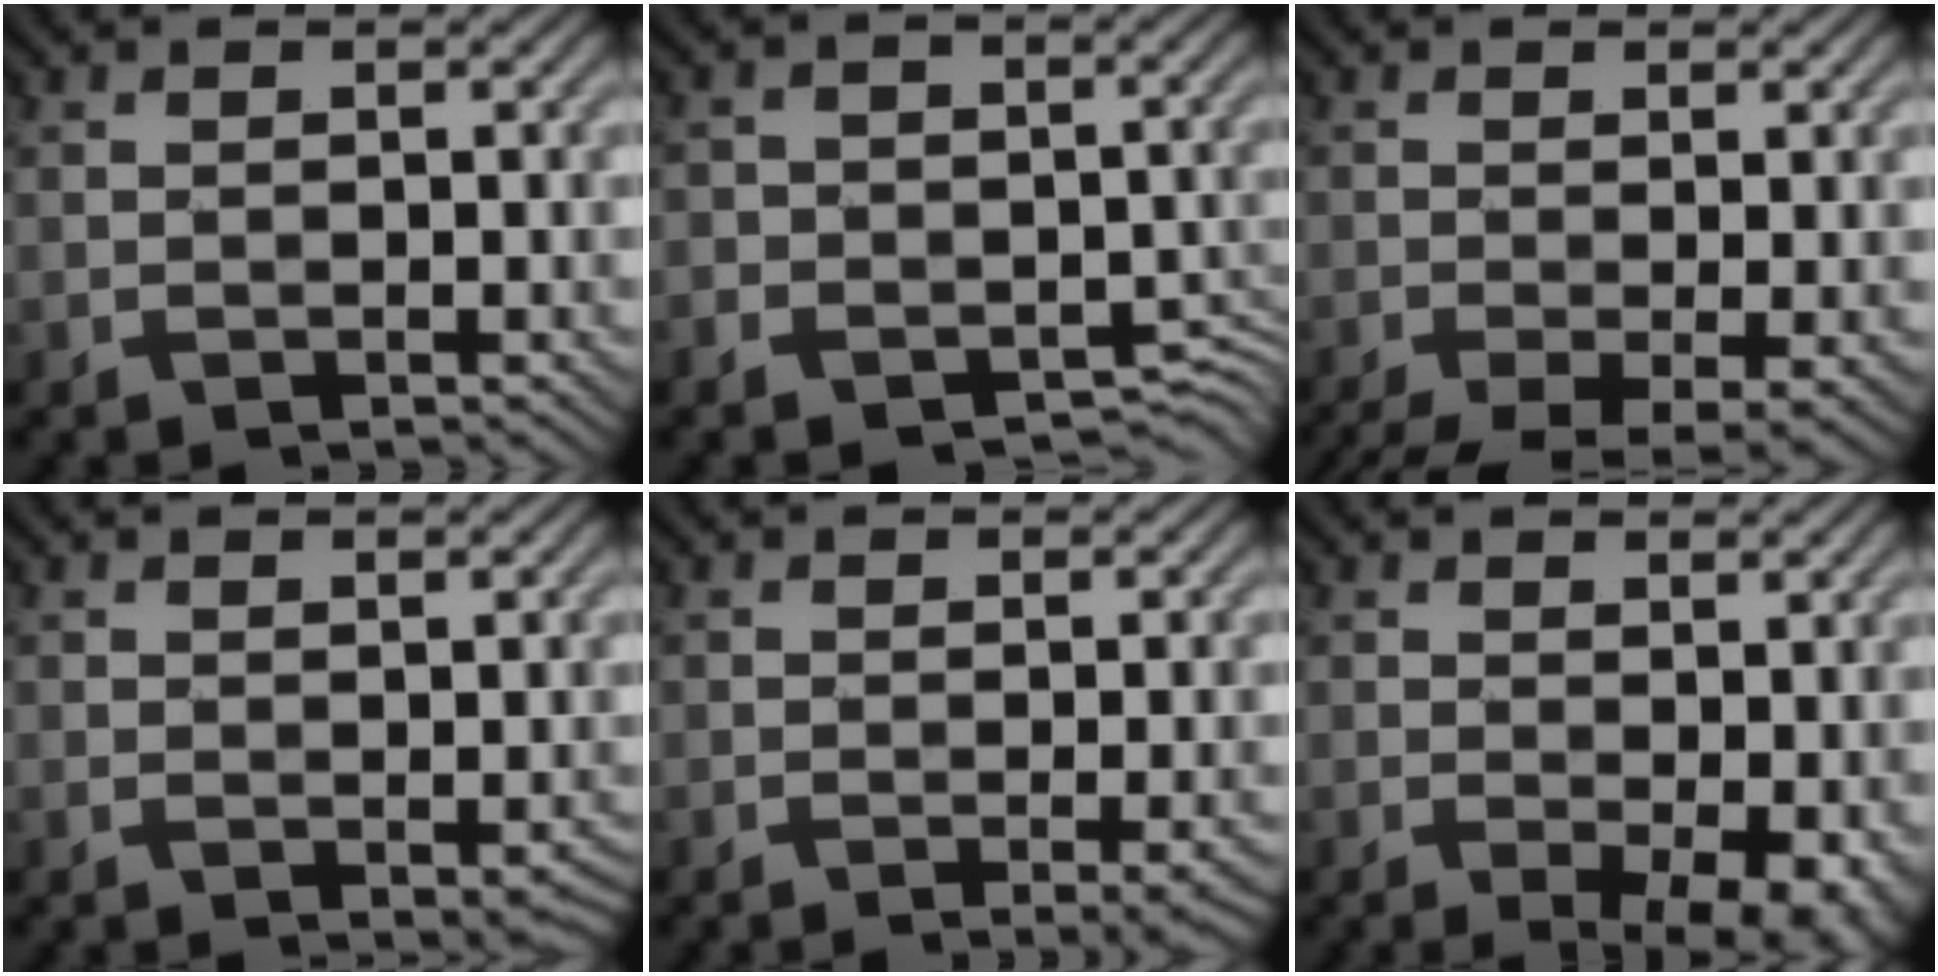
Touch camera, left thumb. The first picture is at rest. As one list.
[{"total": 6.5, "force": [-4.1, 4.9, 1.2], "torque": [-0.015, -0.006, -0.070]}, {"total": 5.4, "force": [-2.9, 1.3, 4.3], "torque": [-0.086, -0.014, -0.046]}, {"total": 0.8, "force": [0.1, 0.4, 0.7], "torque": [-0.012, -0.002, 0.005]}, {"total": 1.5, "force": [-0.7, 0.1, 1.4], "torque": [-0.024, 0.003, -0.016]}, {"total": 5.2, "force": [-0.9, 2.4, 4.5], "torque": [-0.063, -0.008, -0.002]}]